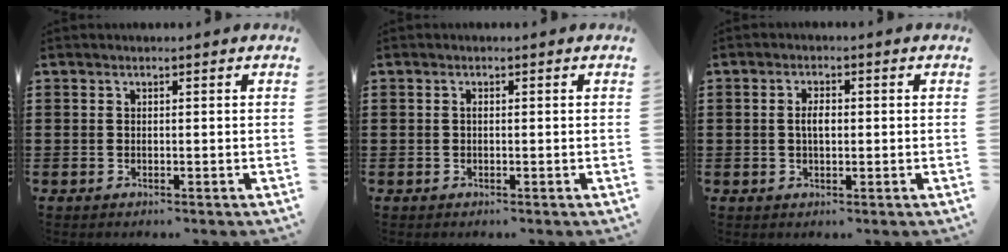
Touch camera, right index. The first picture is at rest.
{"total": 0.6, "force": [-0.1, 0.1, 0.5], "torque": [-0.013, -0.003, -0.001]}
{"total": 2.6, "force": [0.0, 1.1, 2.3], "torque": [-0.045, 0.004, -0.002]}